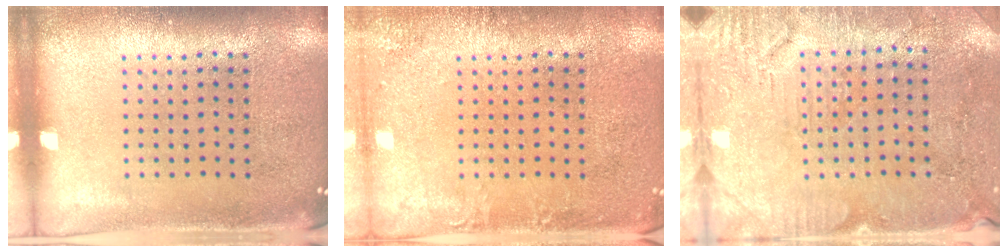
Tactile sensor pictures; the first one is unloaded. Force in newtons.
{"total": 1.7, "press": 1.7, "slide": 0.3}
{"total": 3.0, "press": 2.9, "slide": 0.8}